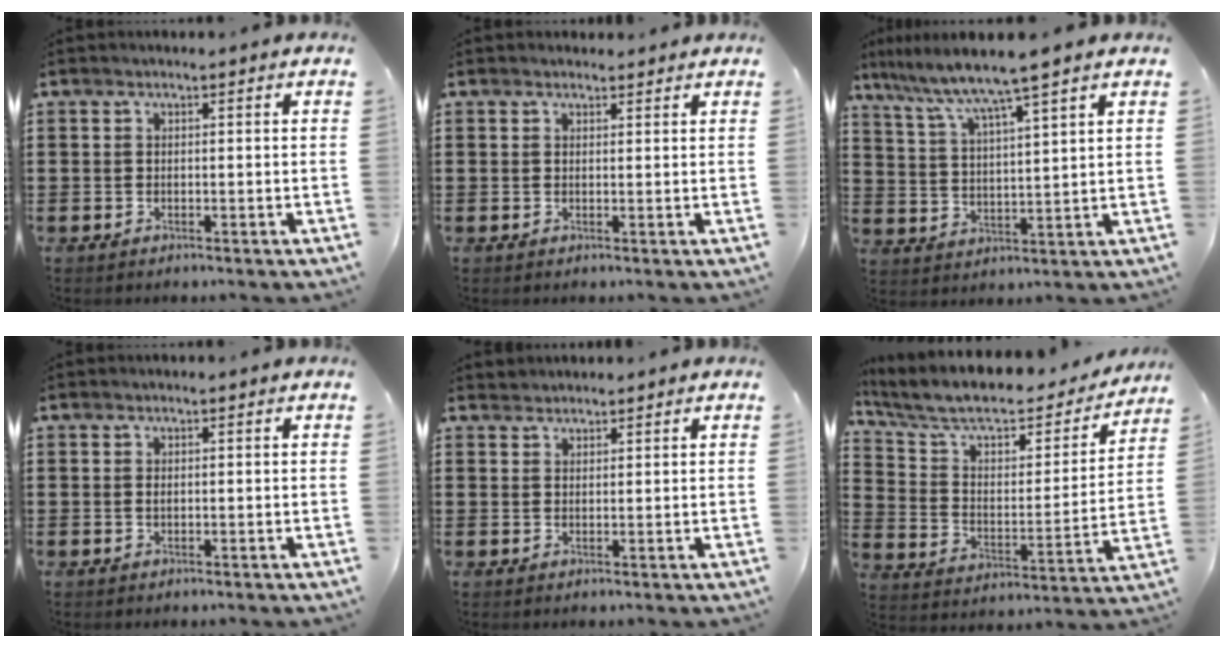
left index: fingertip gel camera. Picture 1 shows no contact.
{"total": 1.3, "force": [1.2, 0.4, 0.0], "torque": [-0.003, 0.003, 0.024]}
{"total": 6.3, "force": [5.3, -0.8, 3.4], "torque": [-0.088, -0.037, 0.083]}
{"total": 0.6, "force": [0.2, 0.2, 0.5], "torque": [-0.012, 0.000, 0.004]}
{"total": 1.6, "force": [1.5, 0.3, -0.3], "torque": [0.001, 0.001, 0.031]}
{"total": 9.2, "force": [7.5, 2.6, 4.6], "torque": [-0.122, -0.046, 0.129]}